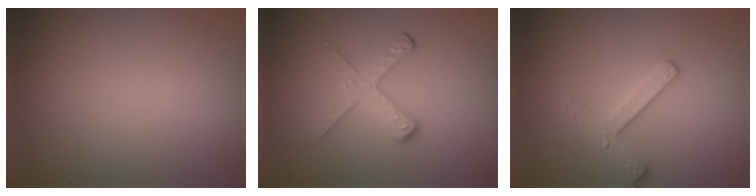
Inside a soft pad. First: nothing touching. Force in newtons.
{"total": 3.6, "press": 2.2, "slide": 2.8}
{"total": 2.4, "press": 2.3, "slide": 0.5}